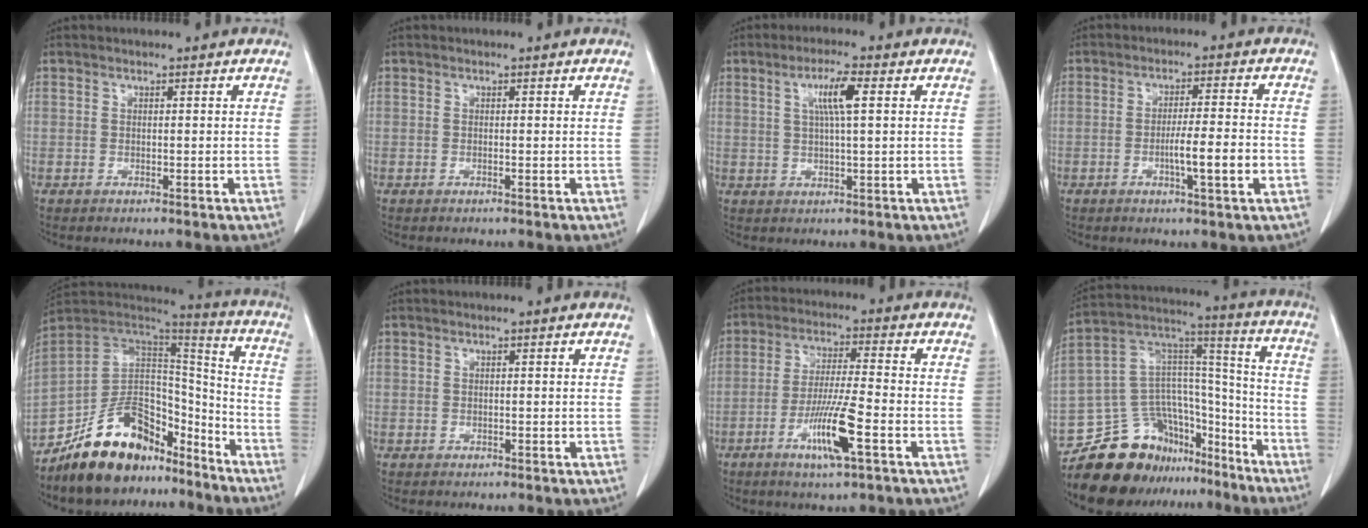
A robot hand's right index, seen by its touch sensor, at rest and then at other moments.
{"total": 0.0}
{"total": 5.3, "force": [1.6, 0.2, 5.0], "torque": [-0.093, 0.004, 0.029]}
{"total": 6.1, "force": [-1.8, 0.0, 5.9], "torque": [-0.091, -0.001, -0.027]}
{"total": 16.0, "force": [-11.9, 8.1, 7.0], "torque": [-0.113, 0.057, -0.204]}
{"total": 0.0}
{"total": 9.4, "force": [-3.9, 0.2, 8.6], "torque": [-0.161, -0.013, -0.071]}
{"total": 19.4, "force": [-15.2, 9.8, 6.8], "torque": [-0.108, 0.070, -0.251]}